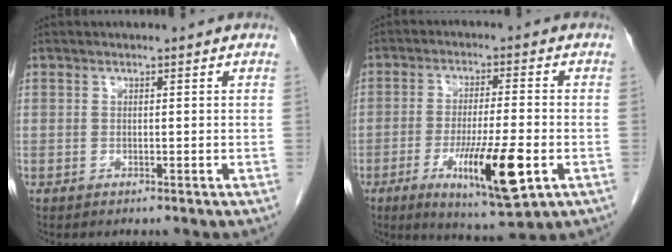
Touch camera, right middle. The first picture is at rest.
{"total": 12.5, "force": [-4.4, 1.5, 11.6], "torque": [-0.197, -0.029, -0.067]}